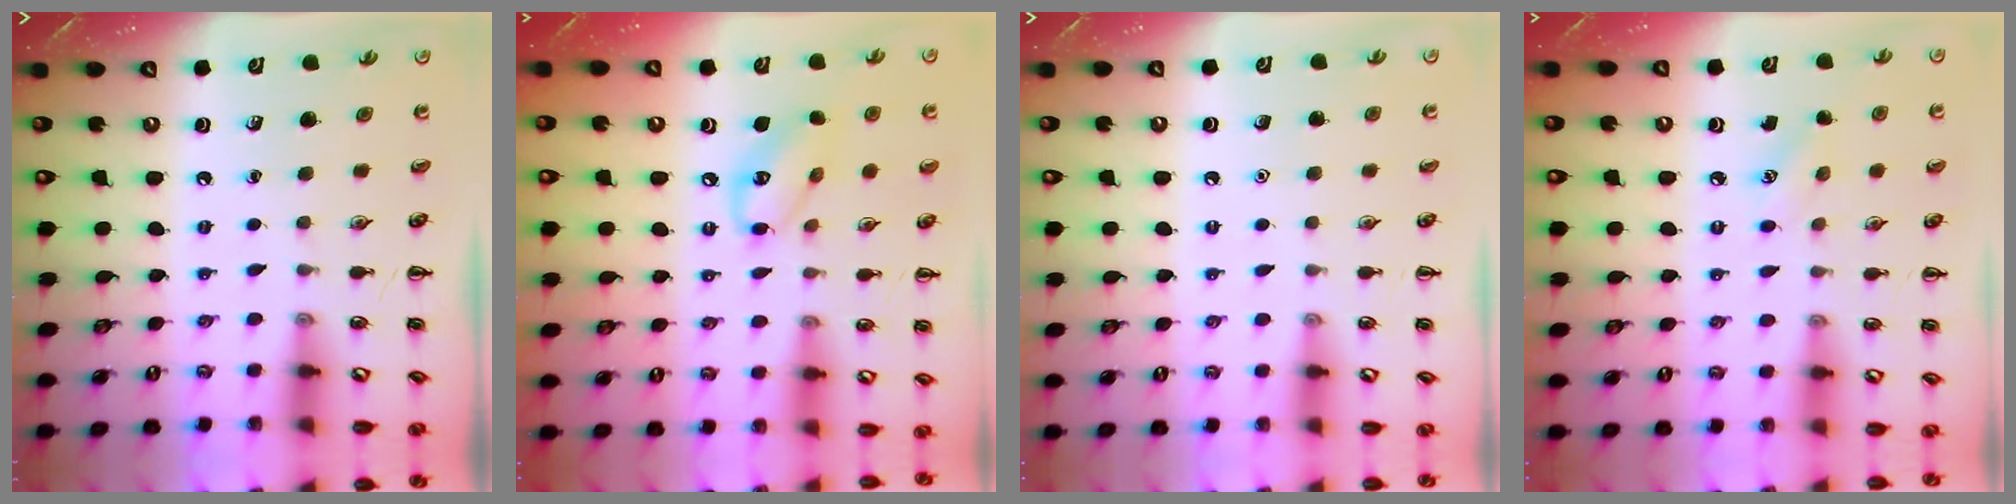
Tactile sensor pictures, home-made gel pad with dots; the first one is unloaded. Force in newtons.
{"total": 10.2, "press": 10.1, "slide": 1.5}
{"total": 1.6, "press": 1.5, "slide": 0.1}
{"total": 4.8, "press": 4.6, "slide": 1.3}